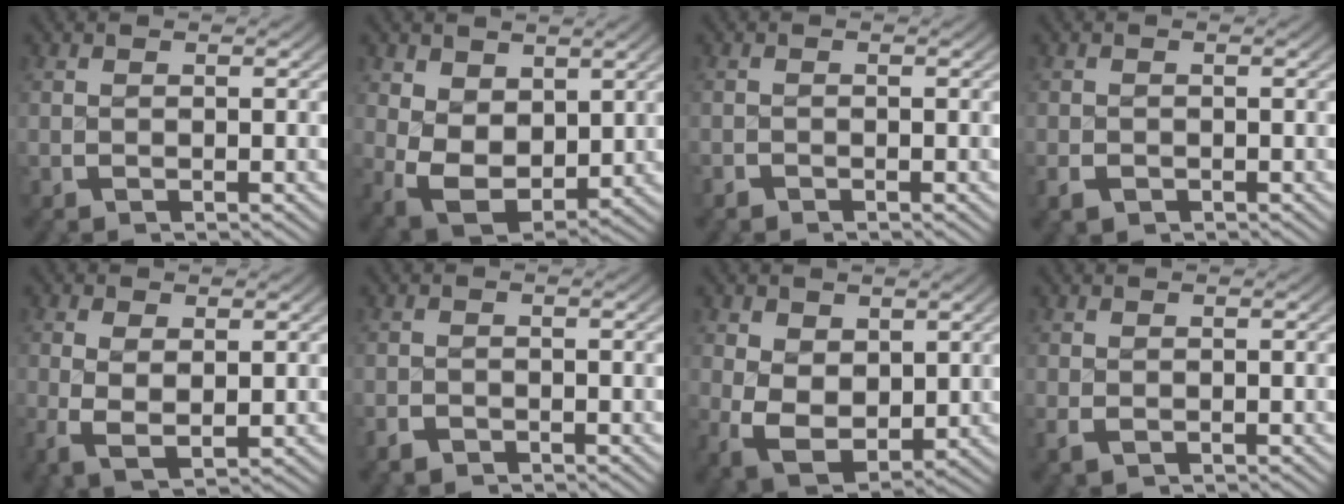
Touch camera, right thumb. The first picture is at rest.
{"total": 7.8, "force": [-1.3, 6.0, 4.8], "torque": [-0.129, -0.055, -0.002]}
{"total": 1.0, "force": [-0.9, 0.3, -0.1], "torque": [0.001, -0.006, -0.018]}
{"total": 1.5, "force": [-0.9, 1.1, 0.5], "torque": [-0.010, -0.008, -0.014]}
{"total": 3.1, "force": [-0.1, 1.9, 2.5], "torque": [-0.059, -0.023, 0.010]}
{"total": 1.6, "force": [-1.3, 0.9, 0.0], "torque": [-0.004, -0.008, -0.025]}
{"total": 6.9, "force": [-1.0, 5.3, 4.2], "torque": [-0.109, -0.047, 0.003]}
{"total": 1.1, "force": [-0.4, 0.8, 0.6], "torque": [-0.015, -0.005, -0.003]}